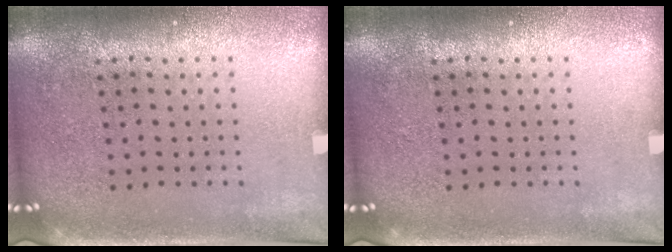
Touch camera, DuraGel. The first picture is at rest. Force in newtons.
{"total": 0.0}